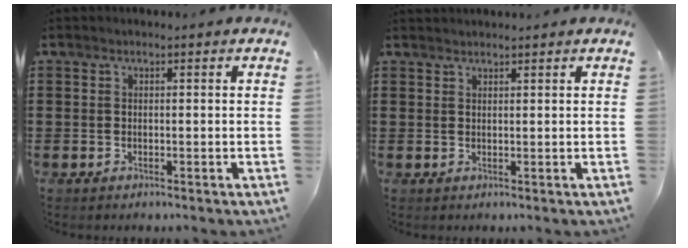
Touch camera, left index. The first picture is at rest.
{"total": 1.1, "force": [1.1, 0.0, 0.1], "torque": [-0.003, -0.001, 0.022]}